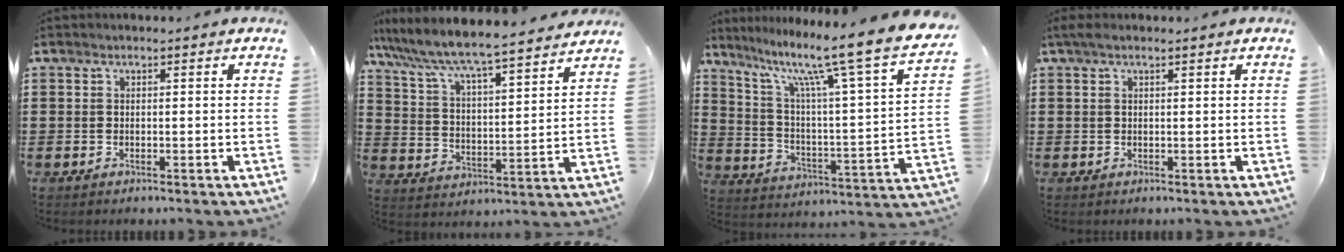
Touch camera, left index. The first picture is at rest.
{"total": 6.3, "force": [6.0, 0.1, 2.0], "torque": [-0.069, -0.045, 0.098]}
{"total": 11.0, "force": [8.7, -0.4, 6.8], "torque": [-0.141, -0.081, 0.127]}
{"total": 1.1, "force": [0.5, 0.0, 1.0], "torque": [-0.020, -0.001, 0.010]}